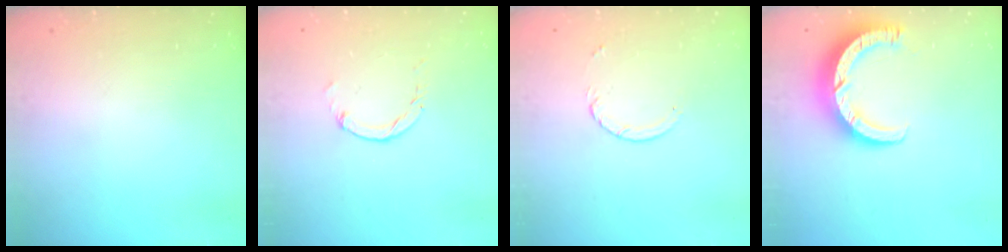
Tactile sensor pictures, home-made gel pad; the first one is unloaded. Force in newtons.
{"total": 1.1, "press": 1.1, "slide": 0.2}
{"total": 3.9, "press": 3.9, "slide": 0.4}
{"total": 9.4, "press": 9.4, "slide": 1.0}